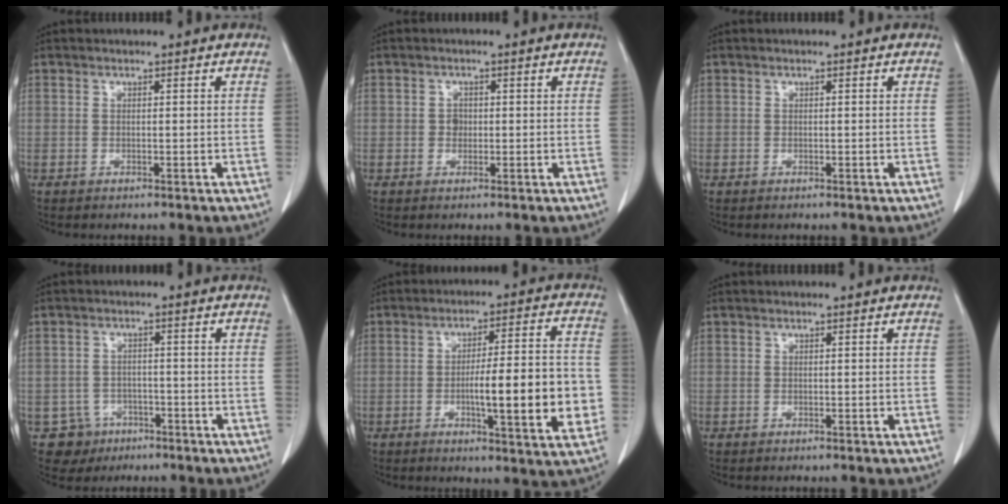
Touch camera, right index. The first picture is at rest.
{"total": 1.4, "force": [-0.1, 1.2, 0.7], "torque": [-0.010, 0.003, -0.001]}
{"total": 0.0}
{"total": 5.0, "force": [-2.4, 4.4, -0.1], "torque": [0.005, 0.013, -0.032]}
{"total": 13.9, "force": [-2.6, 1.9, 13.5], "torque": [-0.195, 0.007, -0.037]}
{"total": 0.0}